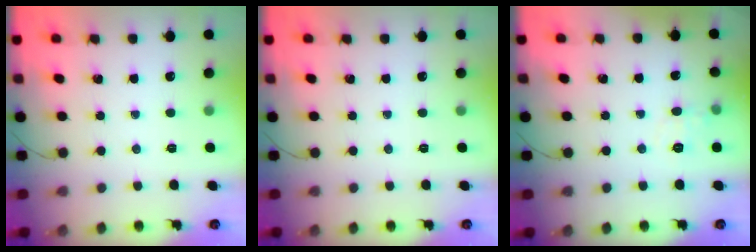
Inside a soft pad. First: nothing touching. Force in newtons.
{"total": 0.0}
{"total": 6.2, "press": 6.0, "slide": 1.6}